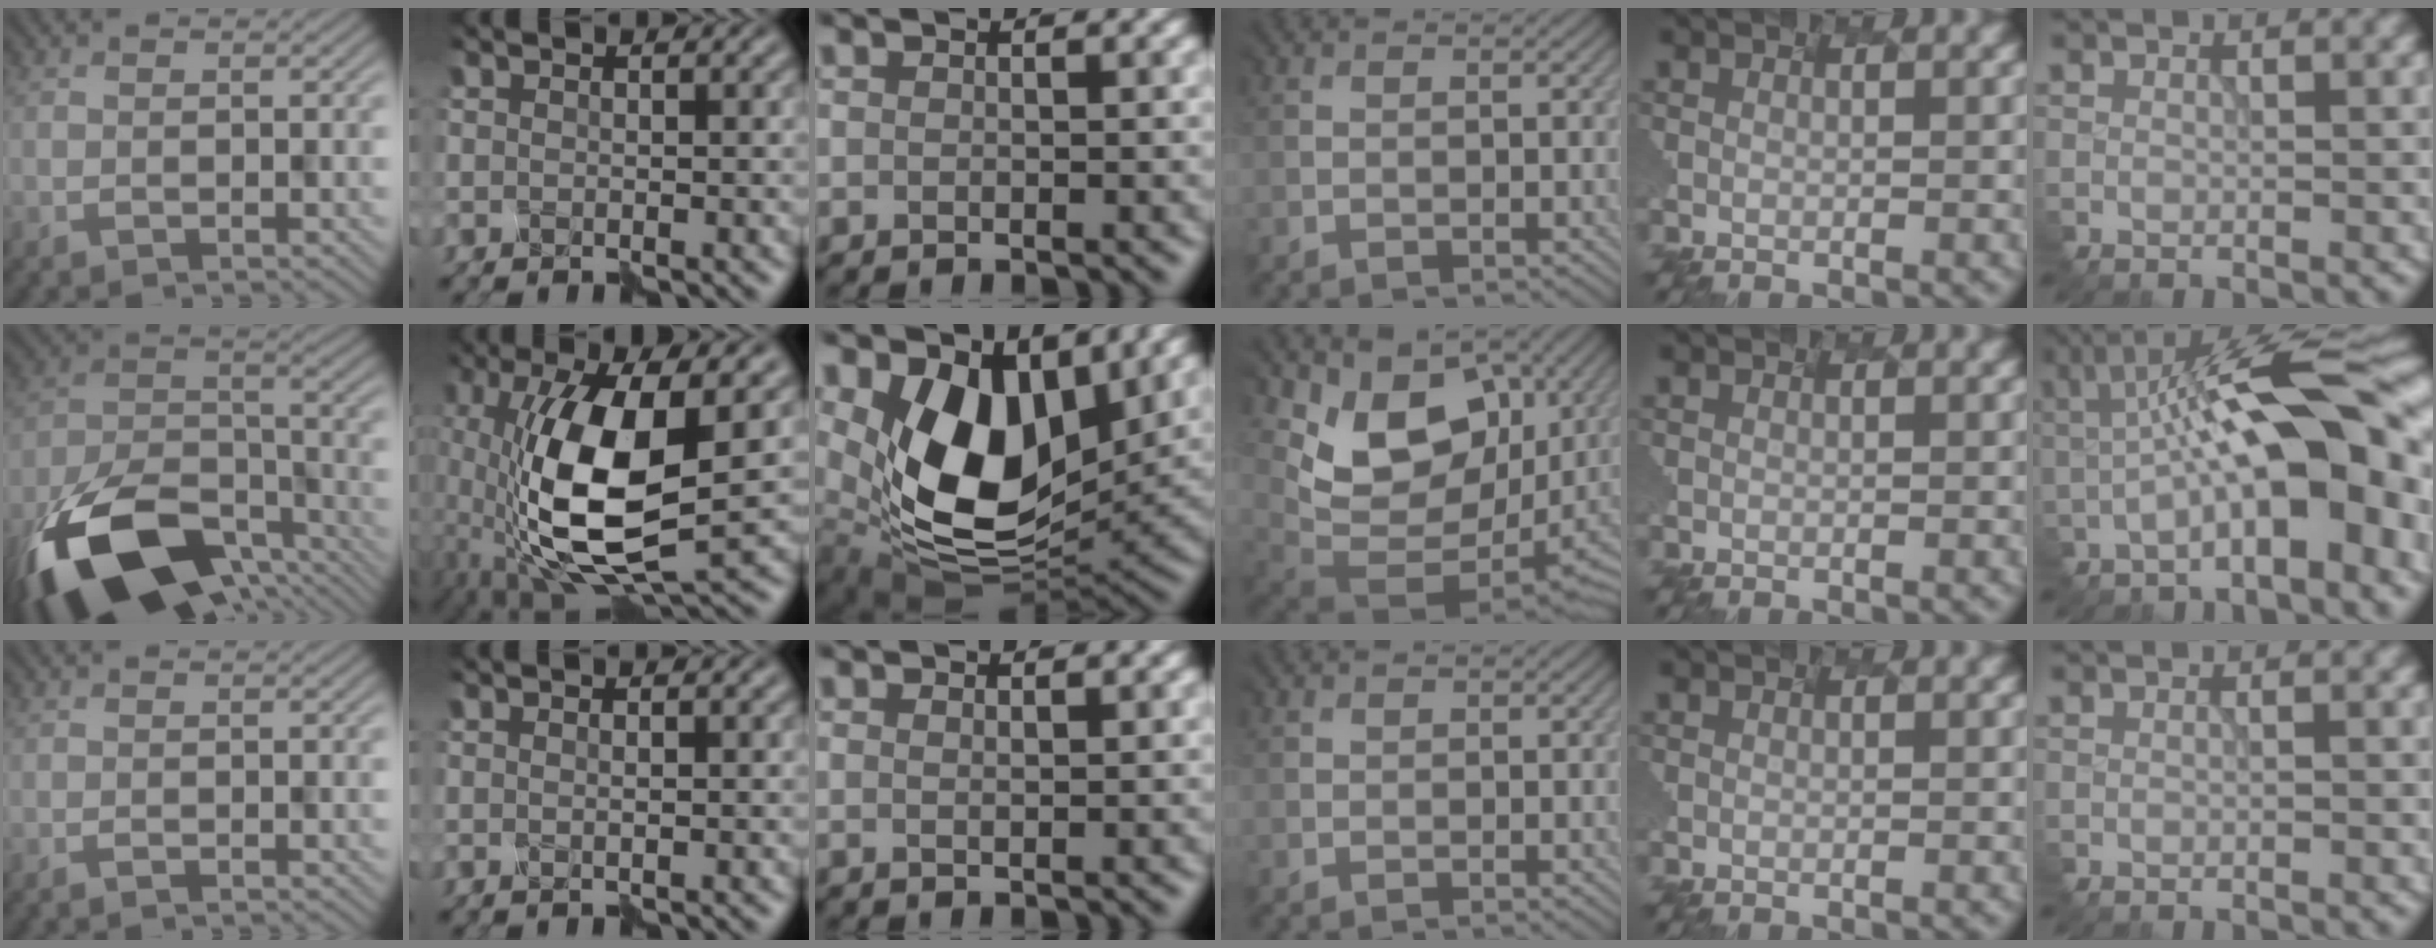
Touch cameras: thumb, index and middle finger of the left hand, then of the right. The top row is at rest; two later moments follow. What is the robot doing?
{"motion": "disassemble", "object": "markers"}